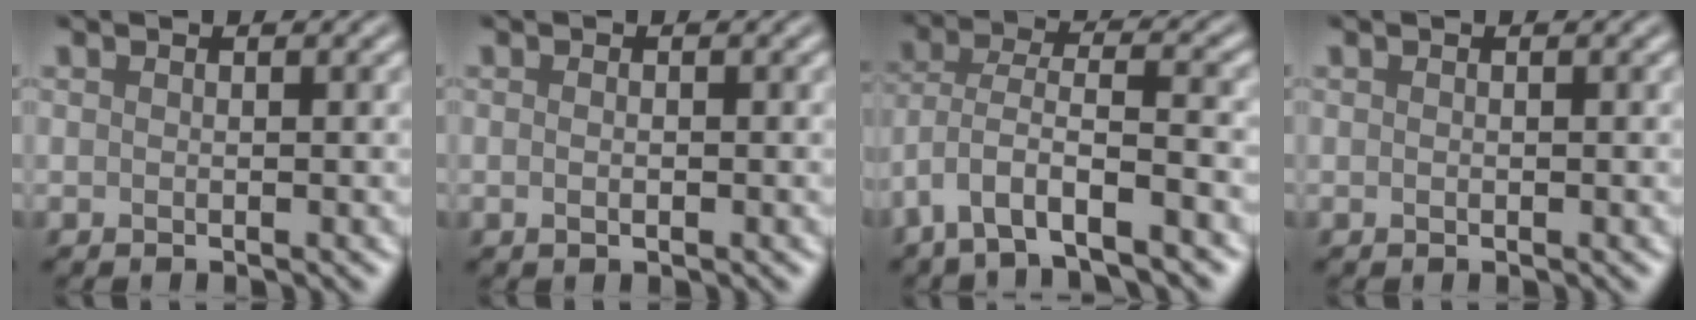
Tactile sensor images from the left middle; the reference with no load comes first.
{"total": 0.7, "force": [-0.1, 0.3, 0.6], "torque": [-0.014, -0.002, -0.002]}
{"total": 6.7, "force": [-4.0, 2.0, 5.0], "torque": [-0.095, 0.000, -0.083]}
{"total": 0.0}